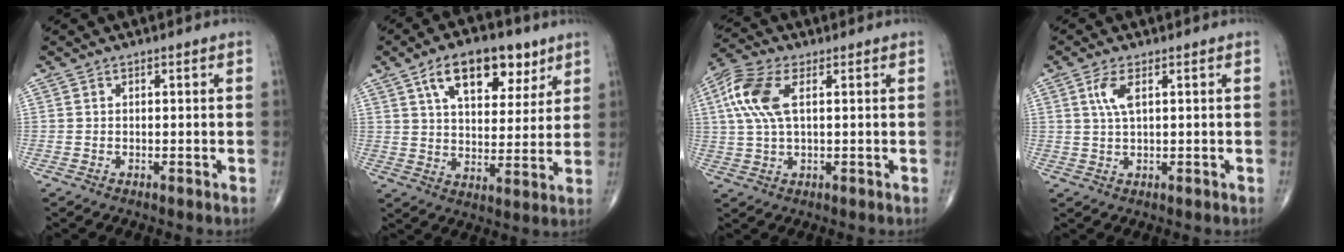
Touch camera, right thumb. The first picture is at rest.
{"total": 14.9, "force": [7.9, 7.8, 10.0], "torque": [-0.119, -0.025, 0.129]}
{"total": 9.6, "force": [2.6, 4.6, 8.1], "torque": [-0.194, 0.016, 0.048]}
{"total": 3.8, "force": [1.3, 1.2, 3.4], "torque": [-0.078, 0.001, 0.030]}